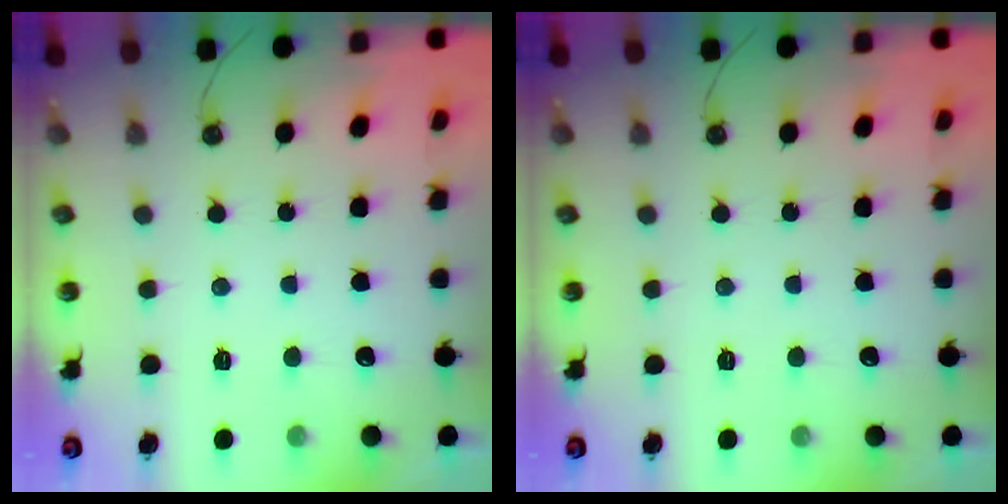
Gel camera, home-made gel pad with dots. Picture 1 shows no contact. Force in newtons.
{"total": 0.0}